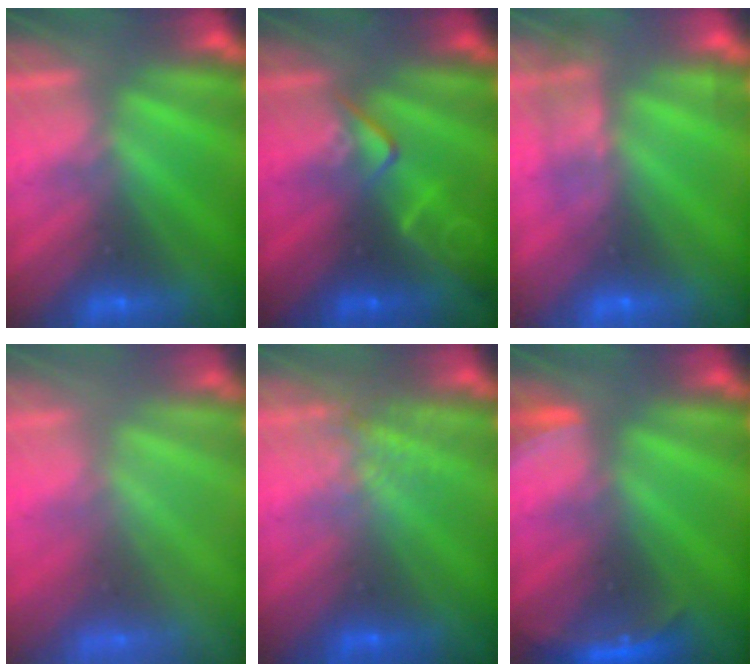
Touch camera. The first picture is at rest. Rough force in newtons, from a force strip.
{"total": 2.2}
{"total": 2.3}
{"total": 6.0}
{"total": 1.3}
{"total": 2.8}